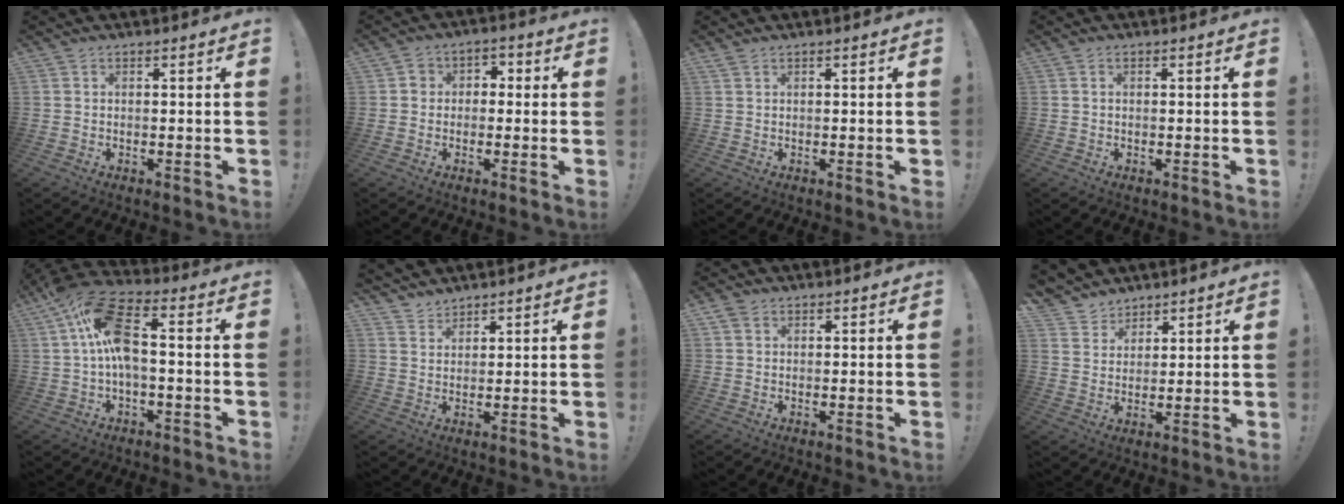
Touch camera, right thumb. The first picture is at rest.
{"total": 5.0, "force": [-1.7, 4.5, 1.6], "torque": [-0.015, 0.024, -0.032]}
{"total": 1.0, "force": [0.5, 0.1, 0.9], "torque": [-0.011, -0.001, 0.008]}
{"total": 0.7, "force": [0.1, 0.5, 0.5], "torque": [-0.012, 0.004, 0.003]}
{"total": 15.2, "force": [1.0, 6.9, 13.5], "torque": [-0.257, 0.005, 0.015]}
{"total": 4.0, "force": [3.7, 1.5, 0.4], "torque": [-0.002, -0.028, 0.069]}
{"total": 1.8, "force": [1.1, 1.2, 0.7], "torque": [-0.008, -0.002, 0.021]}
{"total": 6.6, "force": [5.3, 3.9, 0.5], "torque": [-0.012, -0.044, 0.106]}